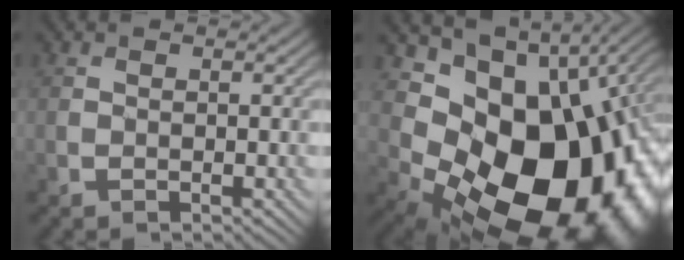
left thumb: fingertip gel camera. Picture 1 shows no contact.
{"total": 18.5, "force": [-0.5, 12.5, 13.6], "torque": [-0.228, -0.047, 0.021]}